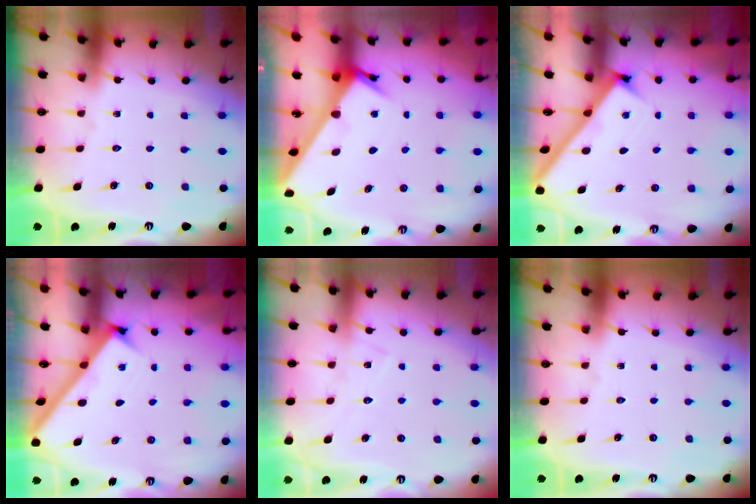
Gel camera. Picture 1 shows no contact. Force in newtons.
{"total": 3.6, "press": 3.6, "slide": 0.4}
{"total": 2.8, "press": 2.8, "slide": 0.4}
{"total": 2.4, "press": 2.4, "slide": 0.2}
{"total": 8.1, "press": 8.0, "slide": 0.3}
{"total": 0.0}